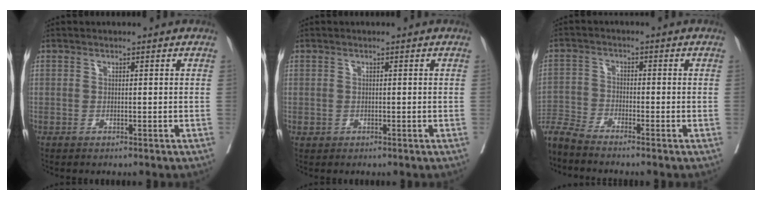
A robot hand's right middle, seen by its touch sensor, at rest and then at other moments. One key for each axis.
{"total": 0.7, "fx": -0.2, "fy": 0.6, "fz": 0.2, "tx": -0.003, "ty": 0.001, "tz": -0.001}
{"total": 5.6, "fx": -5.4, "fy": -0.7, "fz": 1.2, "tx": -0.020, "ty": -0.014, "tz": -0.105}